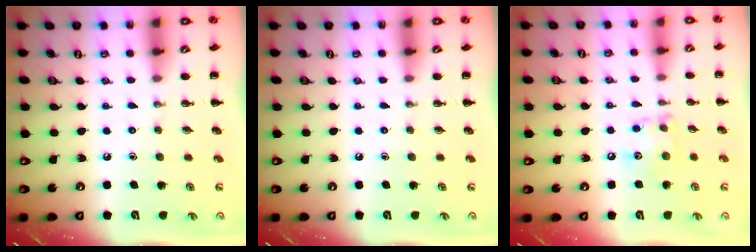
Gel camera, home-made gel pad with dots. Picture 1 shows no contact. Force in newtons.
{"total": 0.0}
{"total": 8.8, "press": 8.8, "slide": 0.4}